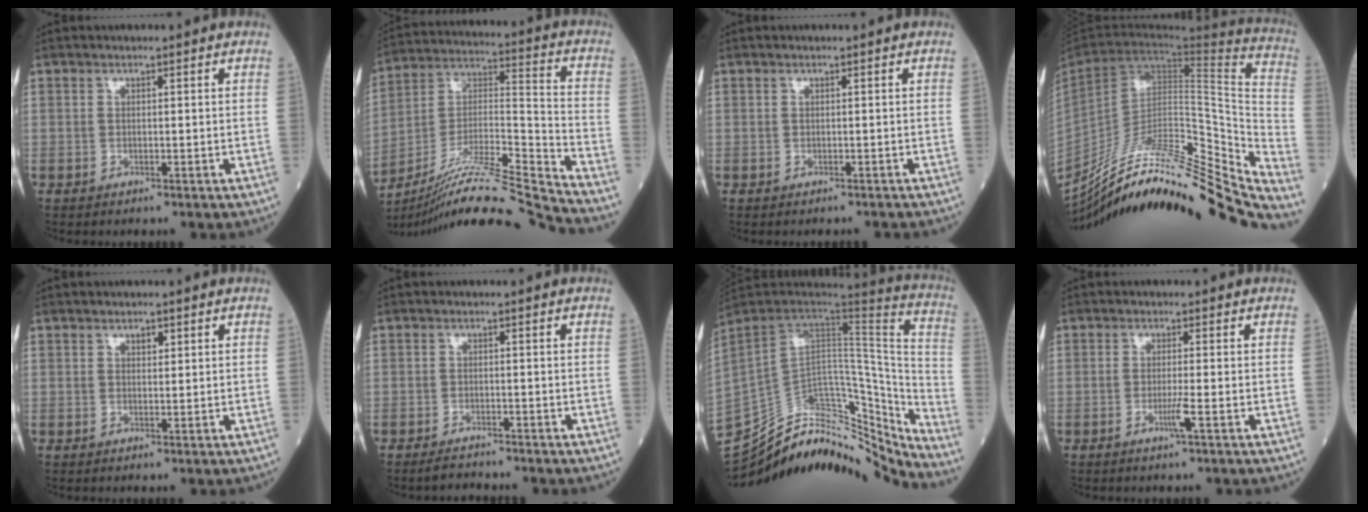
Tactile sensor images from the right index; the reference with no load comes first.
{"total": 20.5, "force": [-18.5, -2.2, 8.5], "torque": [-0.178, 0.008, -0.325]}
{"total": 1.6, "force": [-1.5, 0.1, 0.3], "torque": [-0.006, -0.002, -0.018]}
{"total": 35.9, "force": [-31.6, 2.7, 16.9], "torque": [-0.173, -0.030, -0.456]}
{"total": 1.2, "force": [0.7, 0.6, 0.8], "torque": [-0.011, -0.002, 0.010]}
{"total": 1.9, "force": [-1.9, 0.2, 0.2], "torque": [-0.009, -0.007, -0.031]}
{"total": 30.7, "force": [-27.6, 8.8, 10.4], "torque": [-0.179, 0.026, -0.393]}
{"total": 2.3, "force": [-0.9, -0.5, 2.1], "torque": [-0.043, -0.005, -0.019]}